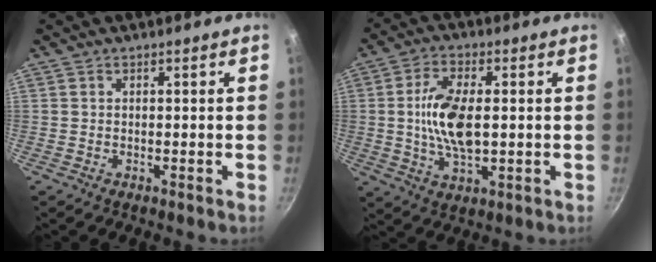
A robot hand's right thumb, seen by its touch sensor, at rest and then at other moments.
{"total": 11.1, "force": [0.5, 5.3, 9.7], "torque": [-0.184, 0.003, 0.010]}